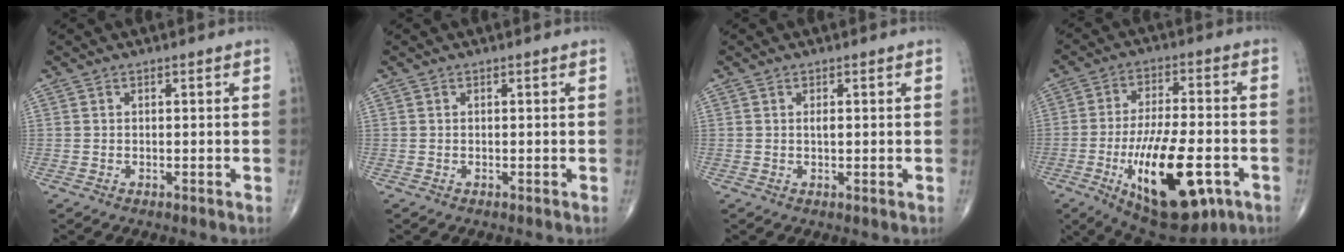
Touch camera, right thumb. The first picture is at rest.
{"total": 0.0}
{"total": 1.1, "force": [0.2, 0.3, 1.0], "torque": [-0.019, -0.001, 0.003]}
{"total": 20.8, "force": [-7.4, 8.3, 17.6], "torque": [-0.296, 0.013, -0.101]}